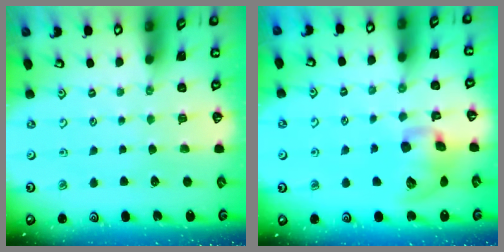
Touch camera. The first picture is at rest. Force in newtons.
{"total": 12.7, "press": 12.6, "slide": 1.8}